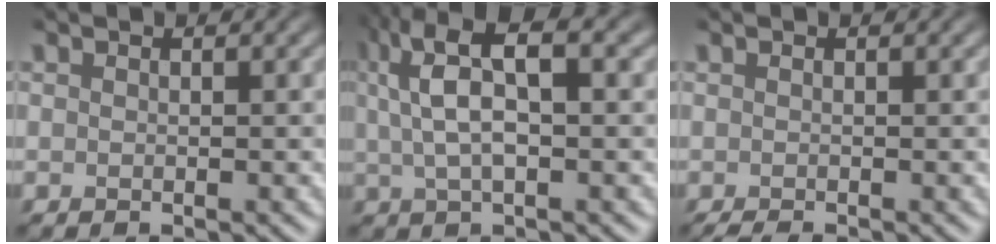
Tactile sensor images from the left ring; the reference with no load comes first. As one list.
[{"total": 7.7, "force": [2.5, 2.8, 6.7], "torque": [-0.136, 0.021, 0.040]}, {"total": 0.9, "force": [-0.6, 0.0, 0.7], "torque": [-0.015, -0.003, -0.011]}]